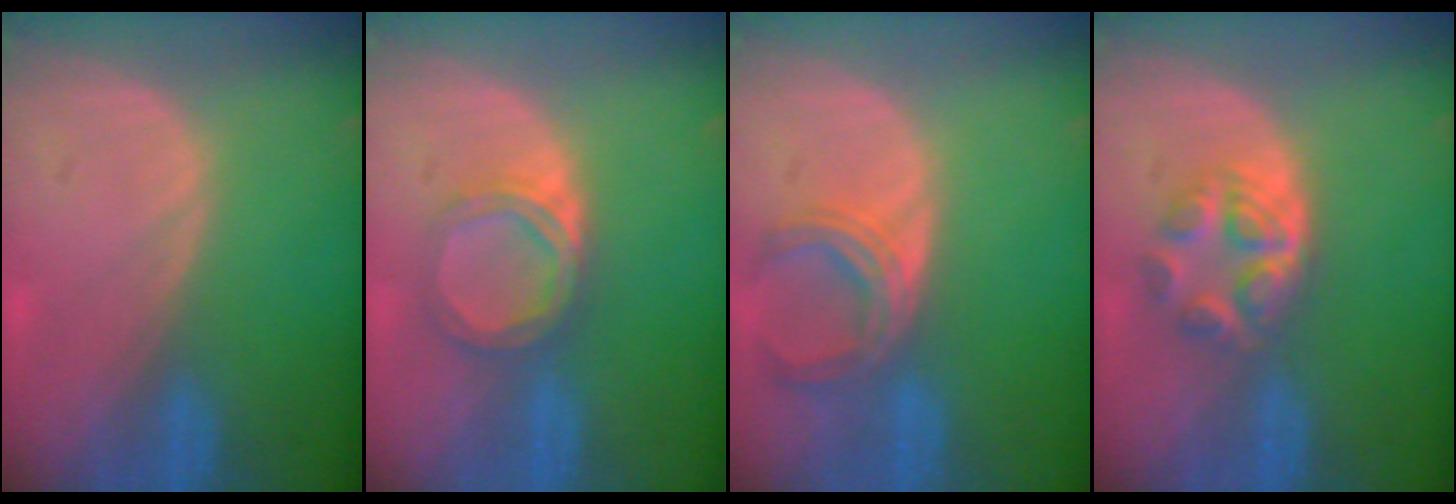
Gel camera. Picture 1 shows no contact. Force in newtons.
{"total": 4.8, "press": 4.8, "slide": 0.3}
{"total": 5.4, "press": 5.4, "slide": 0.2}
{"total": 6.3, "press": 5.3, "slide": 3.4}